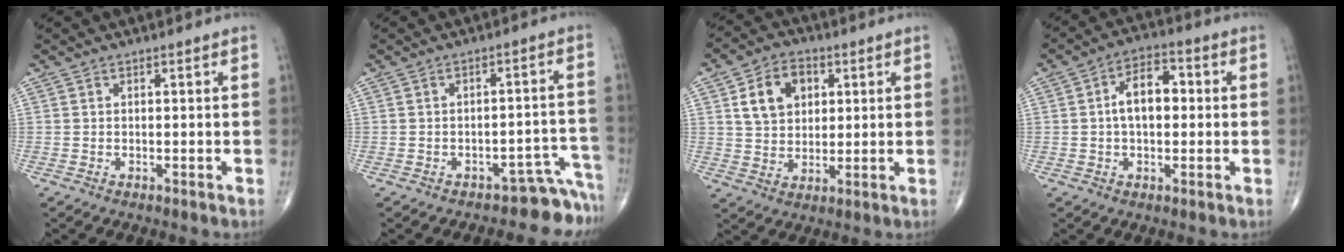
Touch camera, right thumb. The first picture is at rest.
{"total": 5.7, "force": [-5.2, 2.4, 0.1], "torque": [0.040, 0.099, -0.066]}
{"total": 9.9, "force": [3.3, 7.4, 5.8], "torque": [-0.072, -0.004, 0.058]}
{"total": 8.1, "force": [0.5, 4.8, 6.5], "torque": [-0.094, 0.022, 0.000]}